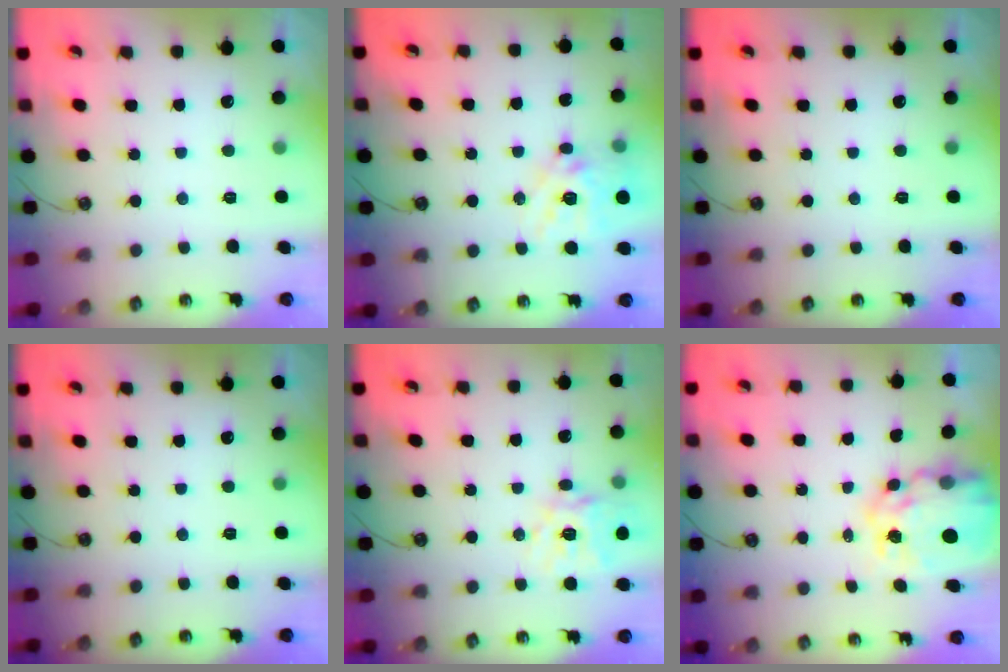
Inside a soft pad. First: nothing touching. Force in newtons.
{"total": 15.6, "press": 15.5, "slide": 1.4}
{"total": 0.0}
{"total": 0.0}
{"total": 15.8, "press": 15.7, "slide": 1.9}
{"total": 14.2, "press": 14.2, "slide": 1.0}